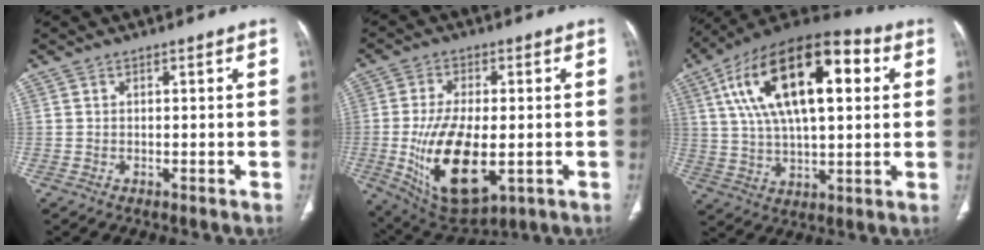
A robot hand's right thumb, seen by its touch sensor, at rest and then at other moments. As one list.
[{"total": 16.9, "force": [-3.1, 8.4, 14.4], "torque": [-0.258, -0.014, -0.032]}, {"total": 25.6, "force": [7.5, 11.7, 21.5], "torque": [-0.363, 0.017, 0.119]}]